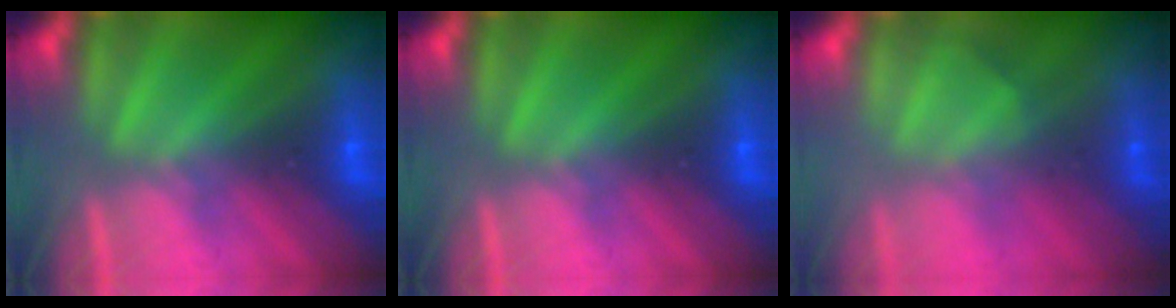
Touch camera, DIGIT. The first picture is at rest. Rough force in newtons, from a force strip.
{"total": 0.0}
{"total": 2.3}